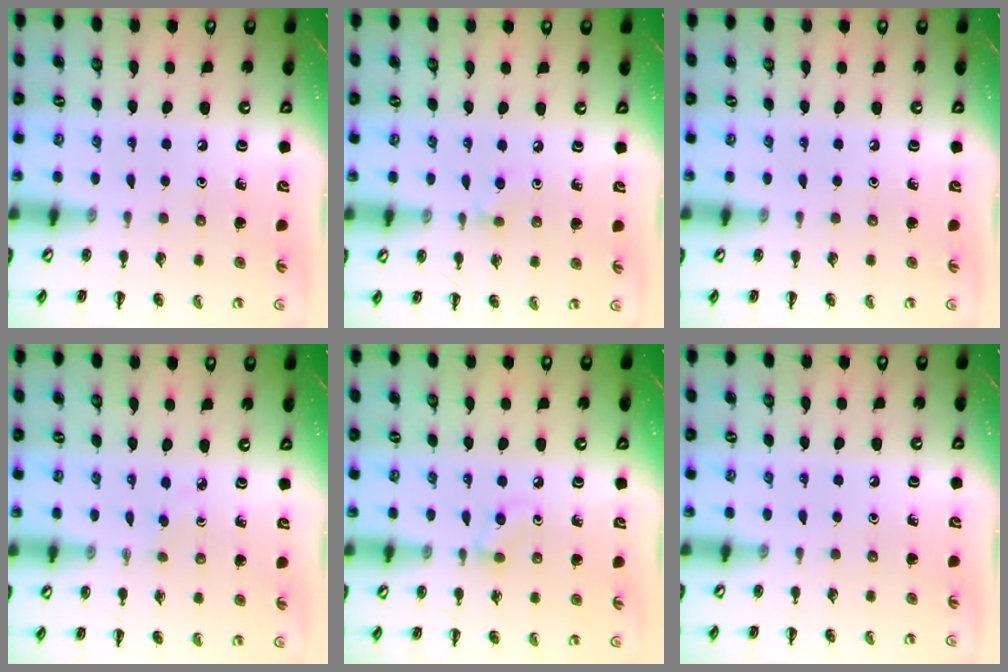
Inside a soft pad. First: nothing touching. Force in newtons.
{"total": 4.4, "press": 4.0, "slide": 1.8}
{"total": 0.0}
{"total": 1.7, "press": 1.5, "slide": 0.8}
{"total": 4.5, "press": 4.2, "slide": 1.6}
{"total": 0.0}